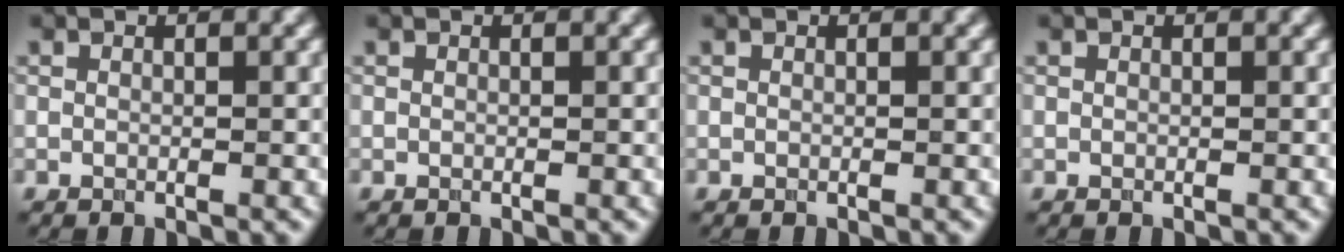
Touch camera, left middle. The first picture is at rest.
{"total": 0.0}
{"total": 0.0}
{"total": 0.0}